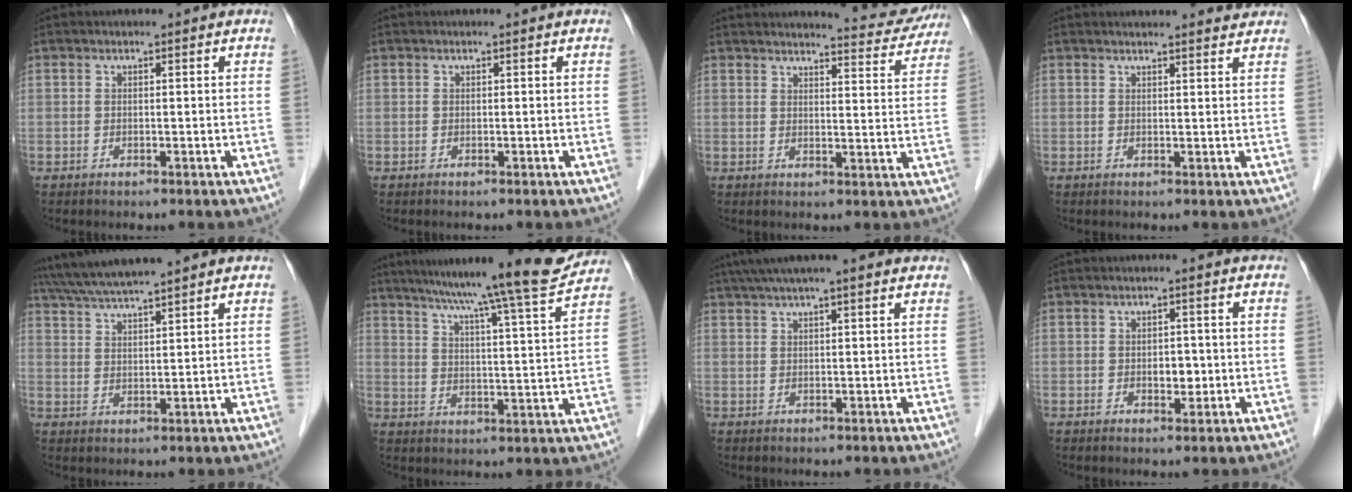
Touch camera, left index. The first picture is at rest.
{"total": 0.0}
{"total": 9.4, "force": [9.2, 1.0, 1.5], "torque": [-0.013, -0.020, 0.098]}
{"total": 6.8, "force": [6.6, 0.9, 1.6], "torque": [-0.016, 0.010, 0.065]}
{"total": 9.1, "force": [8.1, -0.7, 4.0], "torque": [-0.075, 0.028, 0.138]}
{"total": 18.4, "force": [16.1, -1.0, 8.9], "torque": [-0.136, -0.024, 0.219]}
{"total": 9.6, "force": [7.6, 0.4, 5.9], "torque": [-0.098, 0.045, 0.107]}
{"total": 2.4, "force": [-0.3, 1.4, 1.8], "torque": [-0.027, 0.000, 0.000]}